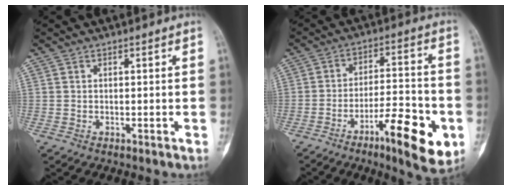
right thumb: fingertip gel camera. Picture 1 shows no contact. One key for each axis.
{"total": 15.1, "fx": -6.4, "fy": 4.2, "fz": 13.0, "tx": -0.184, "ty": 0.030, "tz": -0.095}